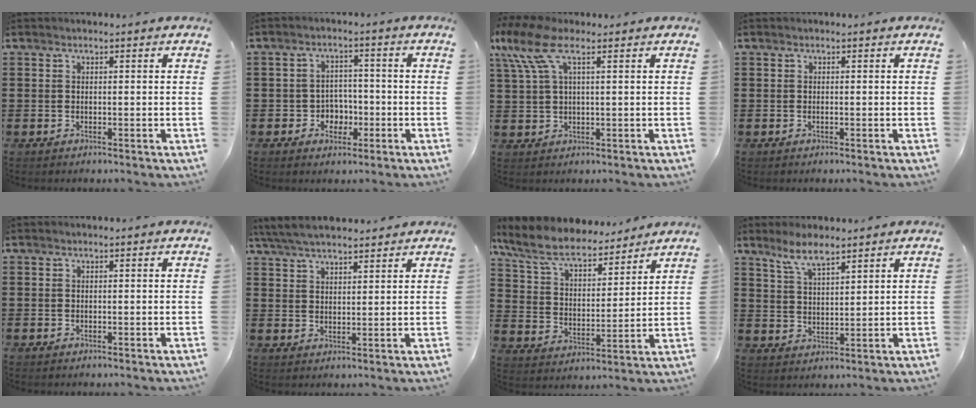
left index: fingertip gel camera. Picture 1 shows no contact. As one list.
[{"total": 3.7, "force": [-1.5, 3.1, 1.3], "torque": [-0.033, 0.006, -0.033]}, {"total": 7.2, "force": [3.2, 2.9, 5.8], "torque": [-0.144, 0.008, 0.053]}, {"total": 0.0}, {"total": 0.0}, {"total": 4.9, "force": [4.6, 0.9, 1.7], "torque": [-0.047, -0.007, 0.085]}, {"total": 8.7, "force": [7.6, 2.0, 3.7], "torque": [-0.105, -0.036, 0.133]}, {"total": 5.3, "force": [4.1, 1.3, 3.1], "torque": [-0.071, -0.002, 0.075]}]